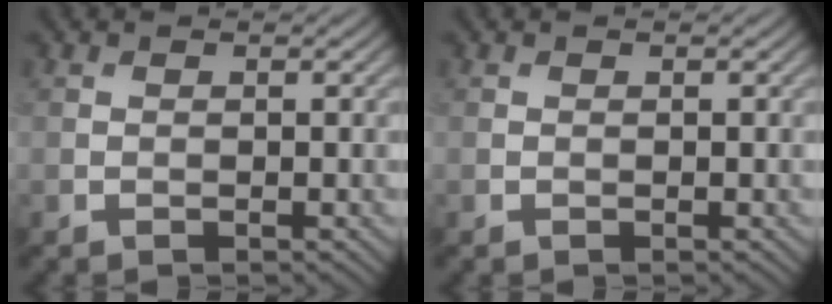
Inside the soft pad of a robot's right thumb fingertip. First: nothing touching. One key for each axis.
{"total": 0.0}